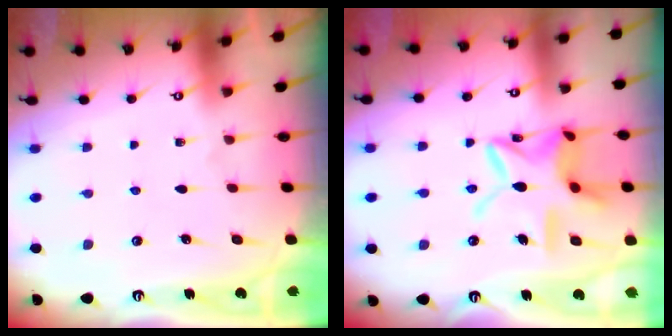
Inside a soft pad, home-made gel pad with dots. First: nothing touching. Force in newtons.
{"total": 15.1, "press": 15.1, "slide": 1.3}